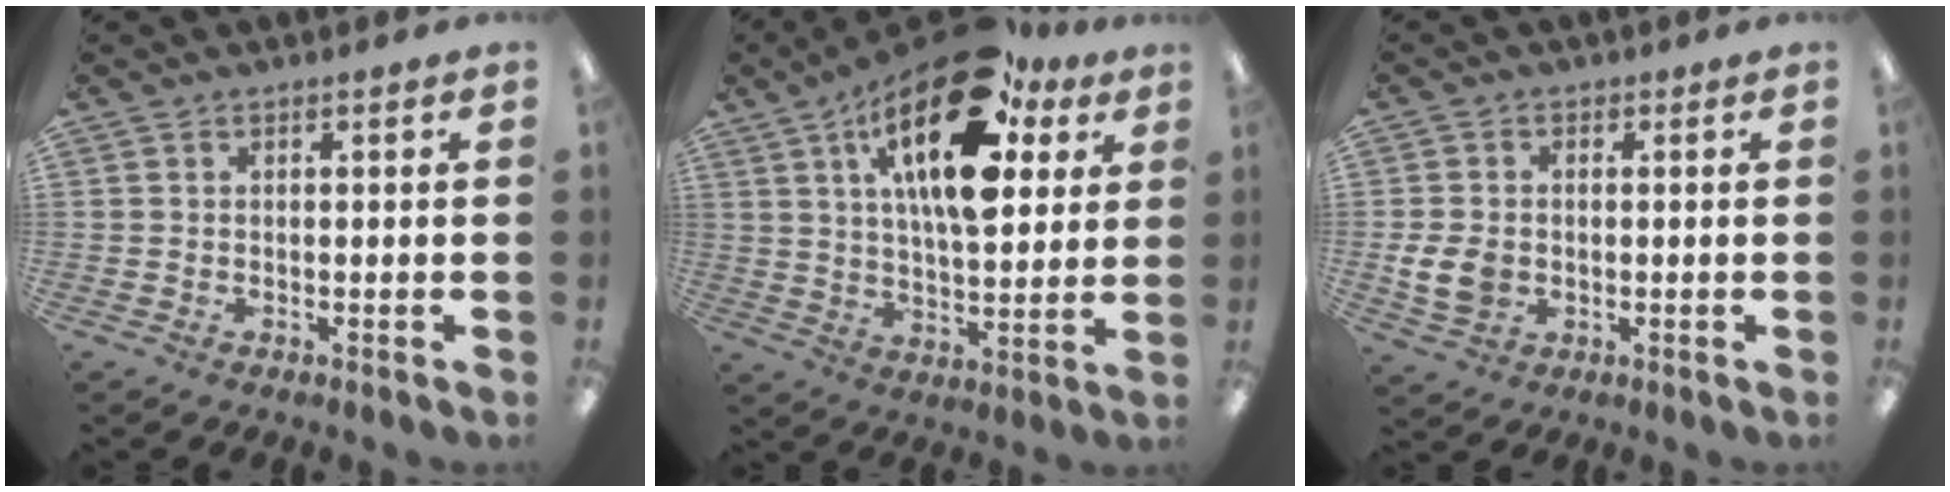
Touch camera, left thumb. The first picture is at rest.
{"total": 22.7, "force": [11.2, 10.0, 17.0], "torque": [-0.271, -0.041, 0.178]}
{"total": 7.2, "force": [-0.9, 5.9, 4.1], "torque": [-0.081, 0.003, -0.017]}